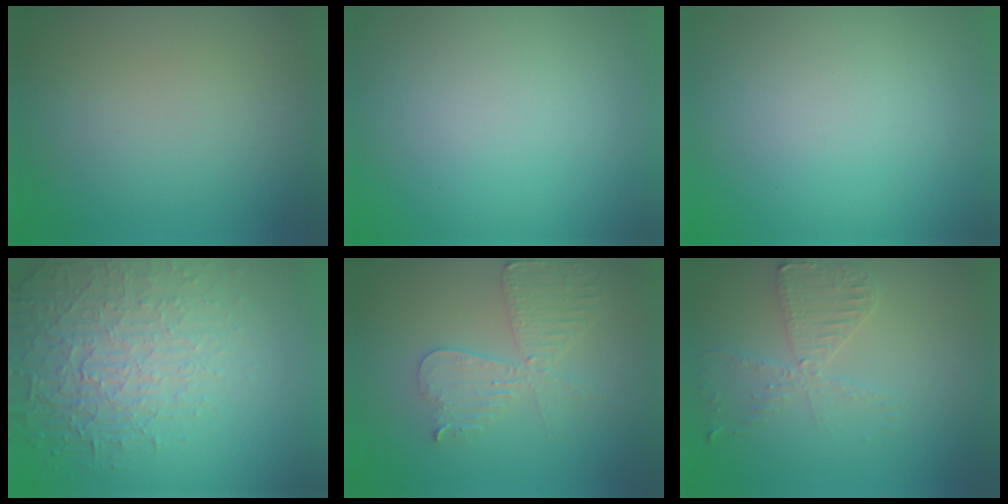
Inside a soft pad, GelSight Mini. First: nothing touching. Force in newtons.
{"total": 0.0}
{"total": 0.0}
{"total": 4.5, "press": 4.2, "slide": 1.7}
{"total": 4.4, "press": 3.8, "slide": 2.1}
{"total": 3.3, "press": 2.8, "slide": 1.7}